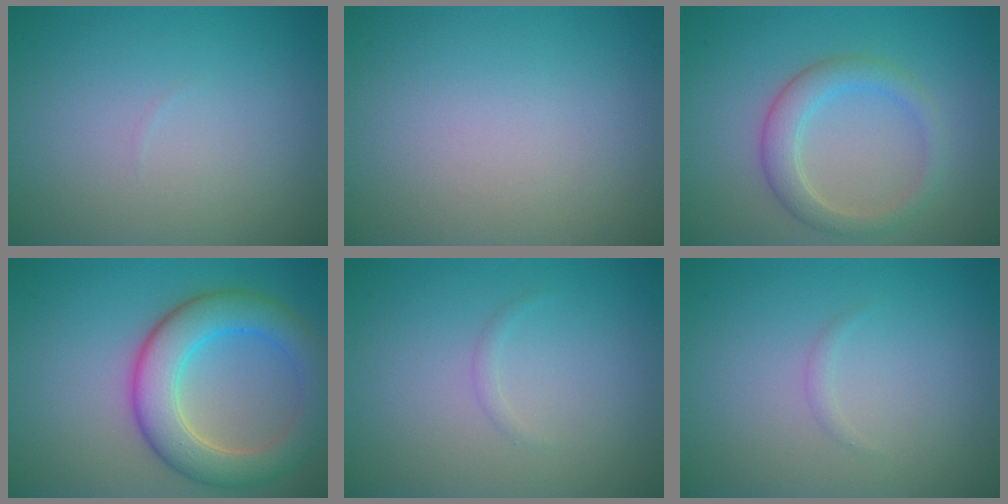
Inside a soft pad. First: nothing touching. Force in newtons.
{"total": 0.0}
{"total": 2.8, "press": 2.8, "slide": 0.2}
{"total": 6.8, "press": 6.8, "slide": 0.5}
{"total": 0.5, "press": 0.5, "slide": 0.0}
{"total": 0.6, "press": 0.6, "slide": 0.1}